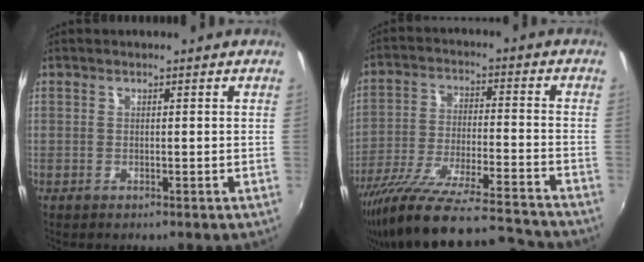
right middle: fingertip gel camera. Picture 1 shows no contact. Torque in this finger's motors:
{"motor_torque": [1.09, -1.04, 0.58, 0.21]}